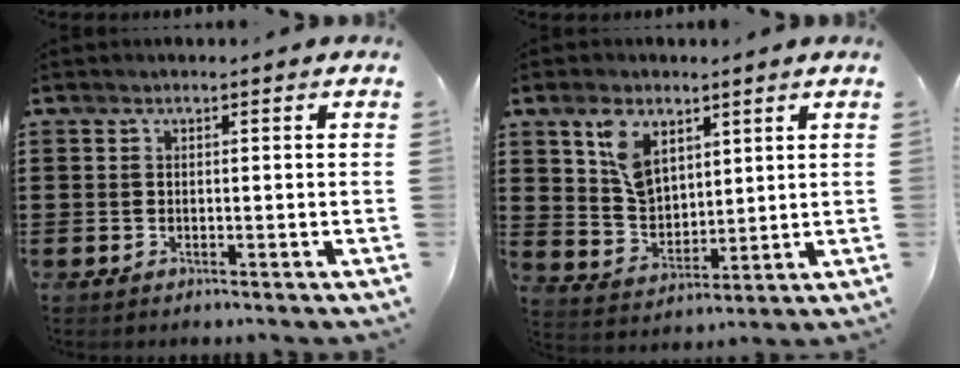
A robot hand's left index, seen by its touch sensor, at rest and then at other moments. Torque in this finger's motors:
{"motor_torque": [0.27, 0.09, 0.24, 0.11]}